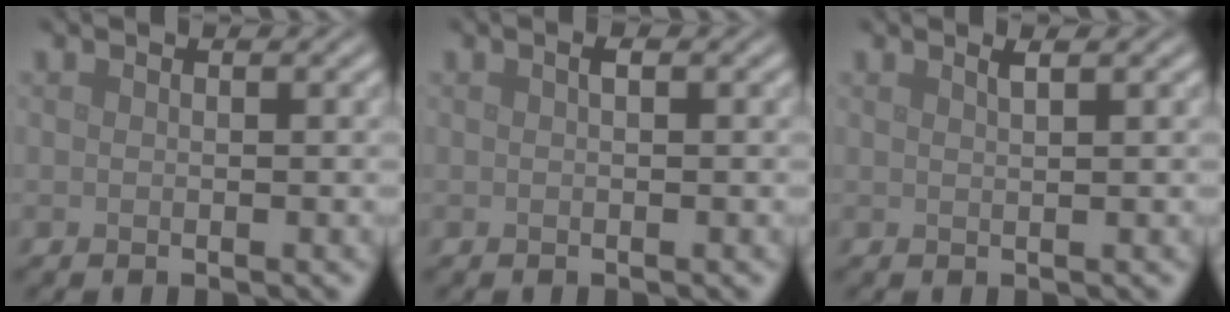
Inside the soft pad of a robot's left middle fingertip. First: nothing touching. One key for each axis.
{"total": 0.6, "fx": 0.1, "fy": 0.1, "fz": 0.6, "tx": -0.011, "ty": 0.005, "tz": 0.004}
{"total": 1.2, "fx": 0.7, "fy": 0.4, "fz": 0.9, "tx": -0.006, "ty": 0.003, "tz": 0.008}